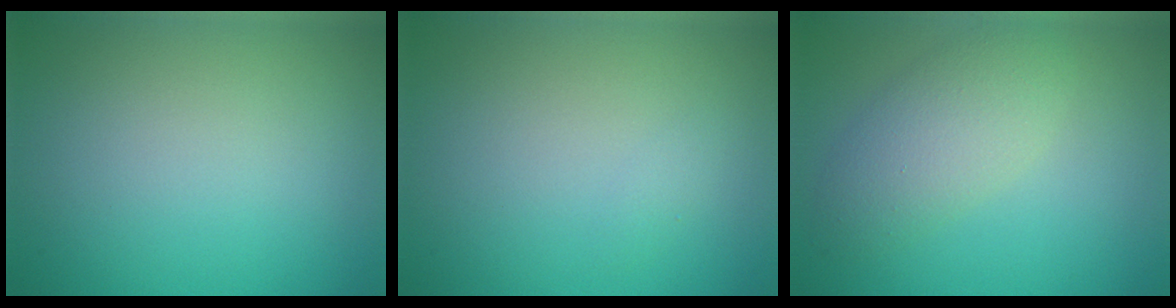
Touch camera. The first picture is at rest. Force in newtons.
{"total": 0.6, "press": 0.5, "slide": 0.1}
{"total": 4.0, "press": 3.9, "slide": 0.1}